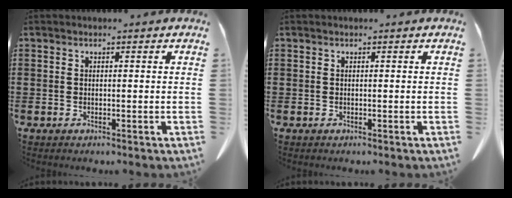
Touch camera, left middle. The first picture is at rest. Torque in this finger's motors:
{"motor_torque": [-0.14, 0.07, 0.00, 0.00]}